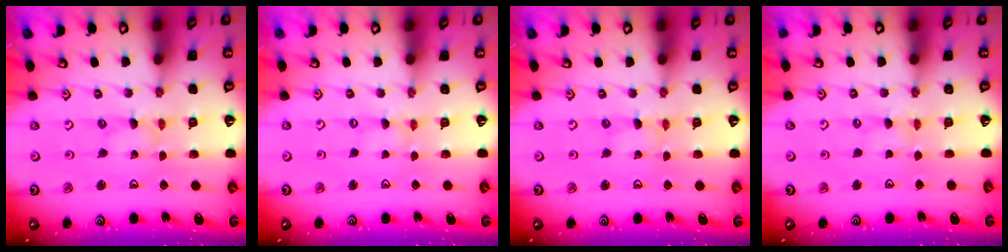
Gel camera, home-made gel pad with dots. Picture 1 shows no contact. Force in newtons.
{"total": 0.0}
{"total": 1.1, "press": 1.1, "slide": 0.1}
{"total": 1.4, "press": 1.3, "slide": 0.4}